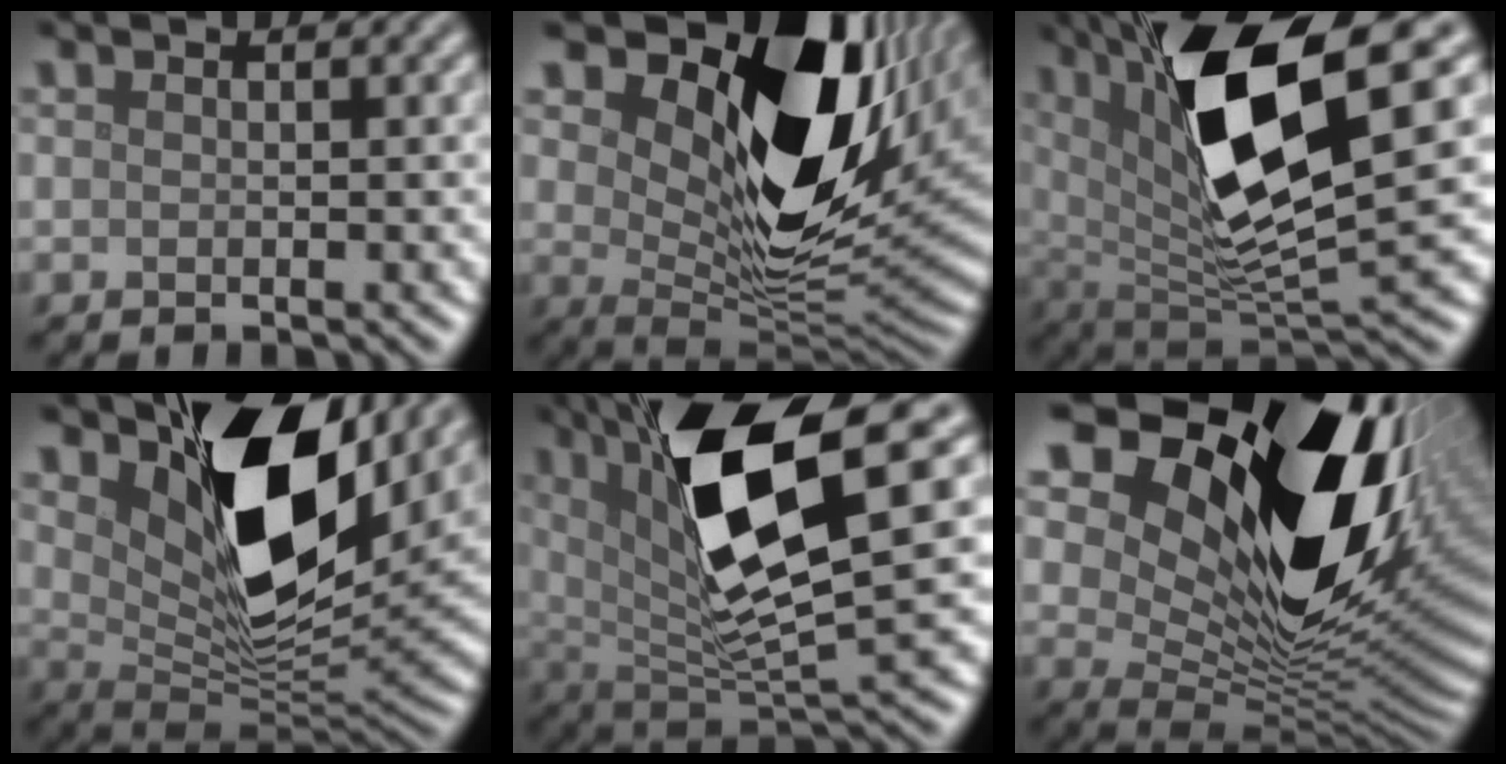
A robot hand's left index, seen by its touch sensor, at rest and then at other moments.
{"total": 14.9, "force": [6.3, 8.0, 10.9], "torque": [-0.162, -0.008, 0.114]}
{"total": 13.0, "force": [4.6, 3.8, 11.5], "torque": [-0.211, -0.005, 0.087]}
{"total": 11.5, "force": [5.2, 5.6, 8.6], "torque": [-0.143, -0.020, 0.105]}
{"total": 11.7, "force": [4.1, 3.1, 10.5], "torque": [-0.184, -0.008, 0.080]}
{"total": 19.5, "force": [8.0, 11.5, 13.6], "torque": [-0.224, 0.011, 0.155]}